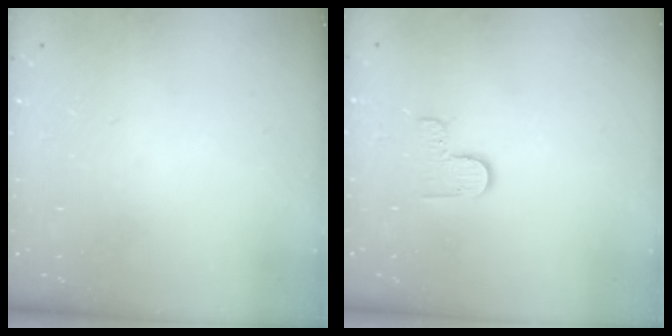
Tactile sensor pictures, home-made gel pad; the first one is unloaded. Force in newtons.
{"total": 3.8, "press": 3.8, "slide": 0.4}